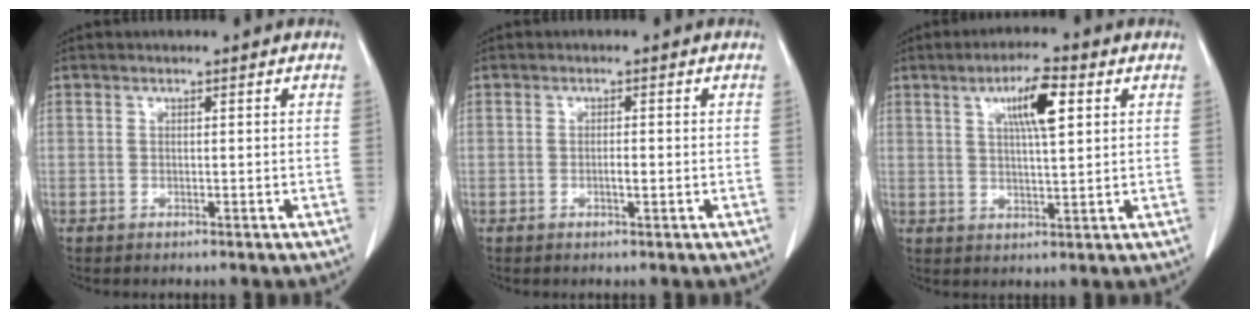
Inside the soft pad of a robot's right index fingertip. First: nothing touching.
{"total": 1.3, "force": [-0.3, 0.3, 1.3], "torque": [-0.025, -0.001, -0.005]}
{"total": 7.2, "force": [2.8, 1.0, 6.6], "torque": [-0.115, 0.006, 0.046]}